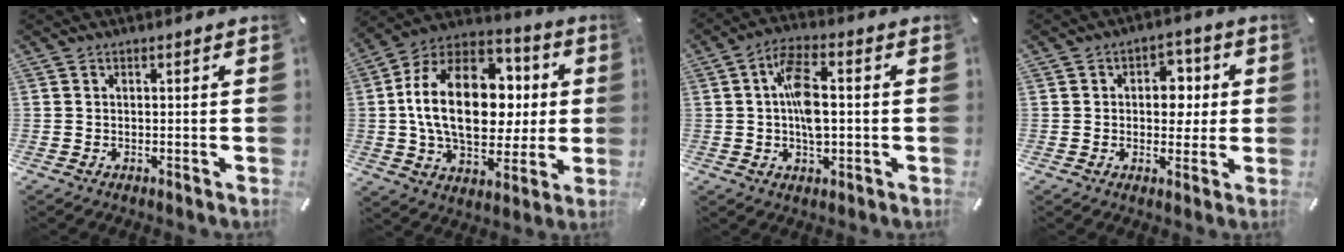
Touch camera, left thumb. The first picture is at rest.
{"total": 24.7, "force": [1.8, 16.4, 18.5], "torque": [-0.351, 0.009, 0.034]}
{"total": 8.8, "force": [0.2, 4.4, 7.7], "torque": [-0.150, 0.006, -0.001]}
{"total": 7.1, "force": [0.6, 5.4, 4.5], "torque": [-0.047, -0.001, 0.002]}